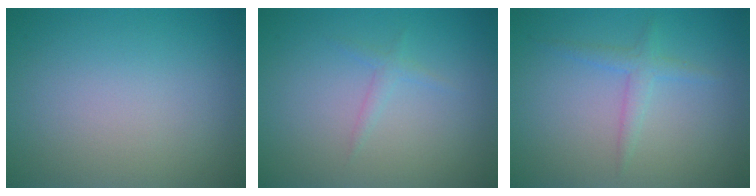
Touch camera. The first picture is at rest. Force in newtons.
{"total": 0.9, "press": 0.9, "slide": 0.1}
{"total": 1.6, "press": 1.6, "slide": 0.1}